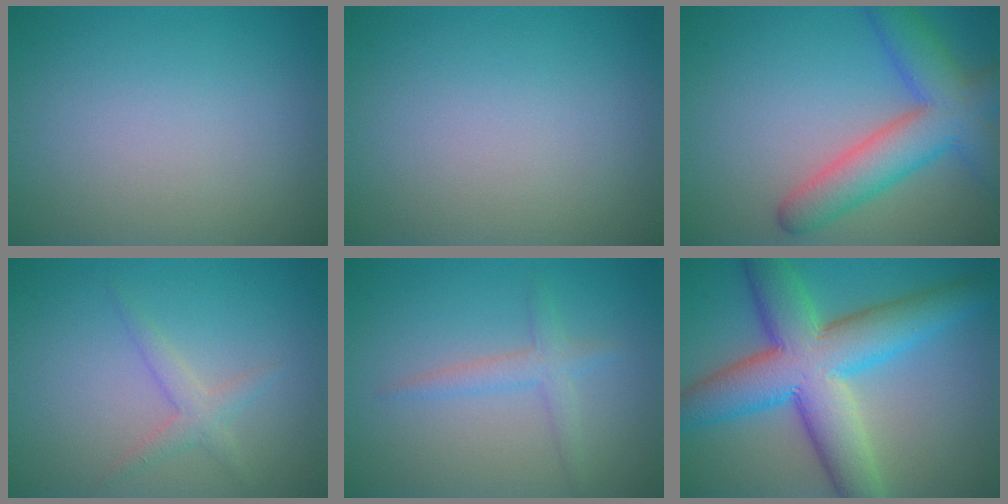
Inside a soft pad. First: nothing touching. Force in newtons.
{"total": 0.0}
{"total": 7.2, "press": 7.2, "slide": 0.4}
{"total": 1.8, "press": 1.8, "slide": 0.1}
{"total": 2.0, "press": 2.0, "slide": 0.1}
{"total": 11.0, "press": 11.0, "slide": 0.2}